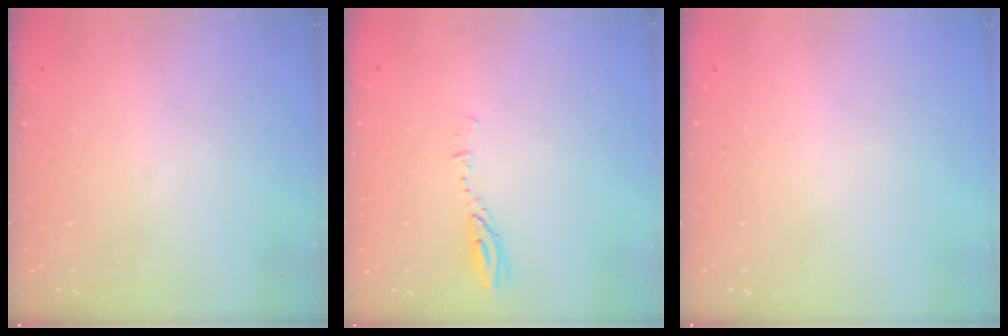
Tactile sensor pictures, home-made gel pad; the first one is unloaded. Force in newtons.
{"total": 4.0, "press": 4.0, "slide": 0.3}
{"total": 0.0}